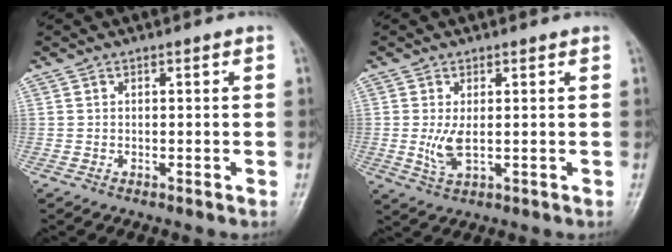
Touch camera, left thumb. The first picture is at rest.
{"total": 3.9, "force": [0.1, 1.7, 3.5], "torque": [-0.075, -0.011, 0.008]}